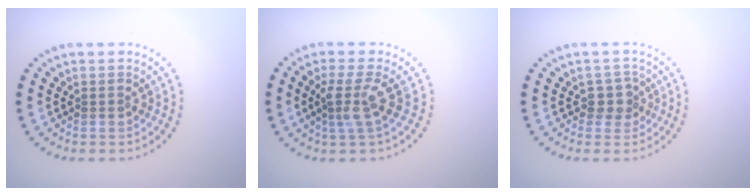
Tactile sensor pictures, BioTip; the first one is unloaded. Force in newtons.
{"total": 2.8, "press": 2.2, "slide": 1.8}
{"total": 1.7, "press": 1.5, "slide": 0.8}